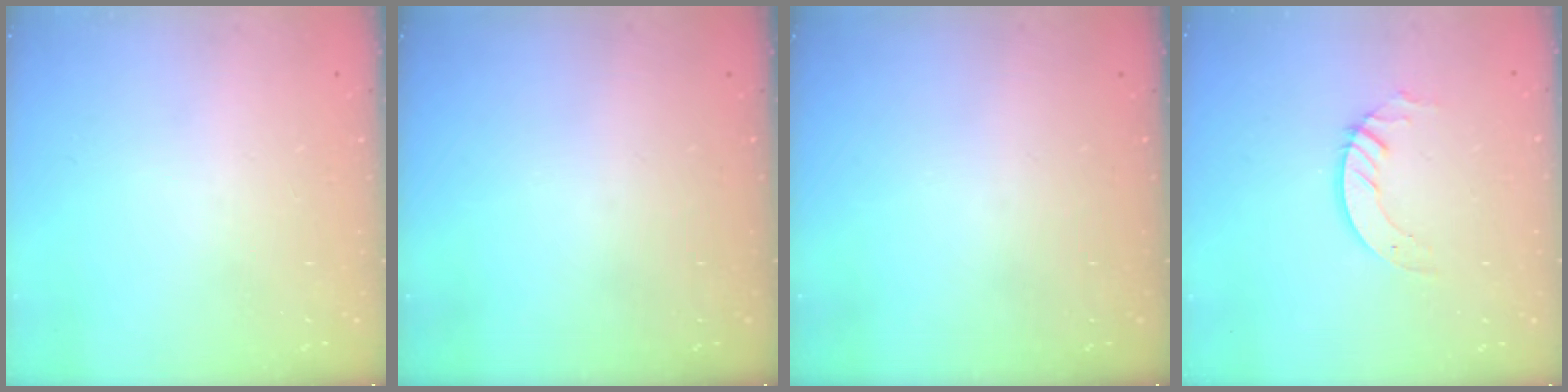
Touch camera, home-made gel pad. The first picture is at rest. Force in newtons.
{"total": 0.0}
{"total": 0.0}
{"total": 2.8, "press": 2.8, "slide": 0.2}